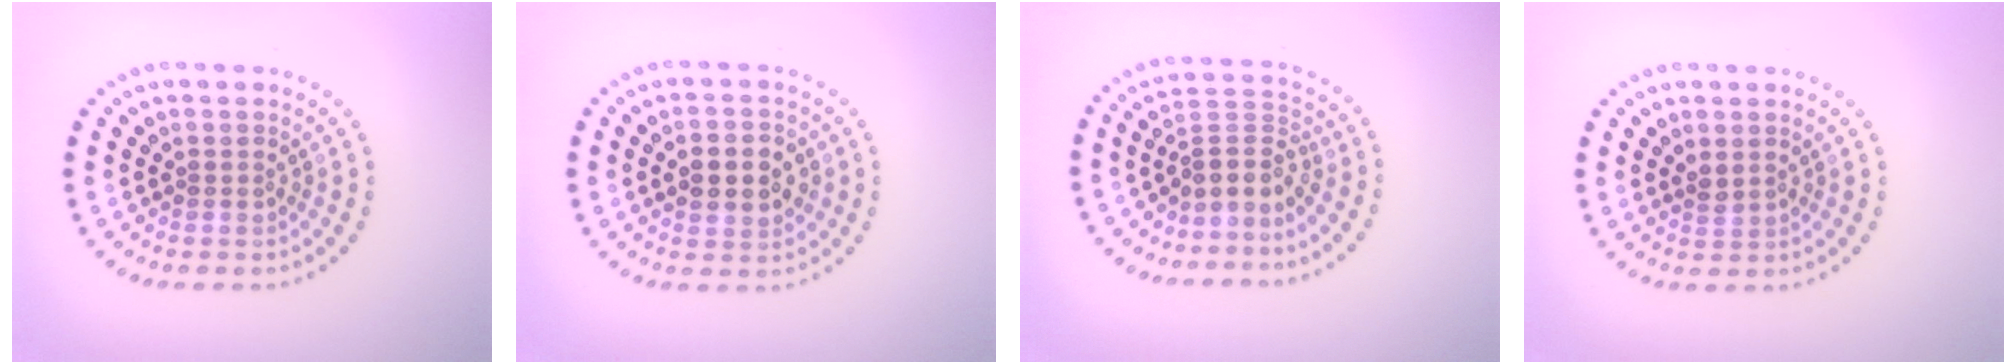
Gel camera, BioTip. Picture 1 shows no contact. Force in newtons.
{"total": 4.1, "press": 4.1, "slide": 0.3}
{"total": 3.1, "press": 2.2, "slide": 2.2}
{"total": 1.0, "press": 0.8, "slide": 0.6}